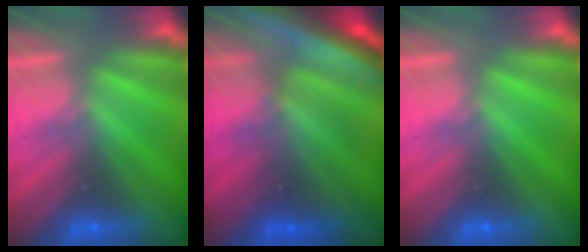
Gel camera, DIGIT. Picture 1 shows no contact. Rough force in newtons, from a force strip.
{"total": 7.5}
{"total": 0.0}